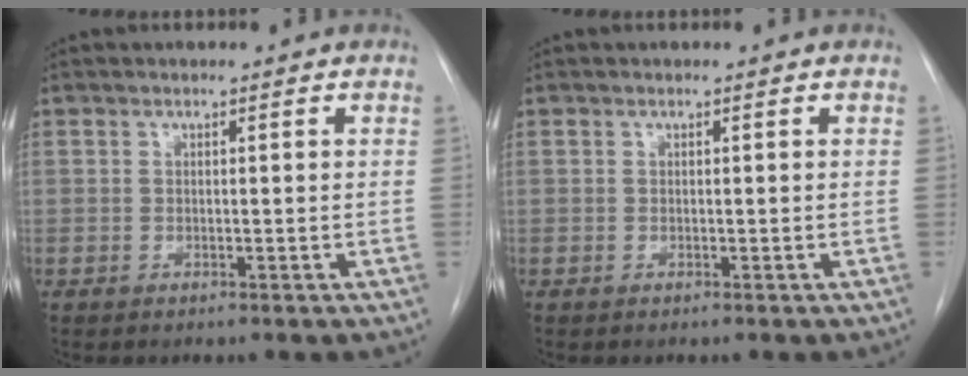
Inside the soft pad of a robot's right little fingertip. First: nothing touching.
{"total": 0.0}